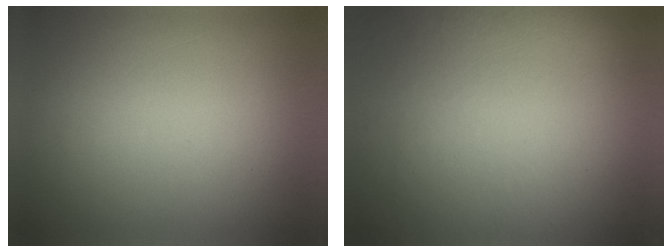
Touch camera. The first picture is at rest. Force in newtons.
{"total": 5.8}